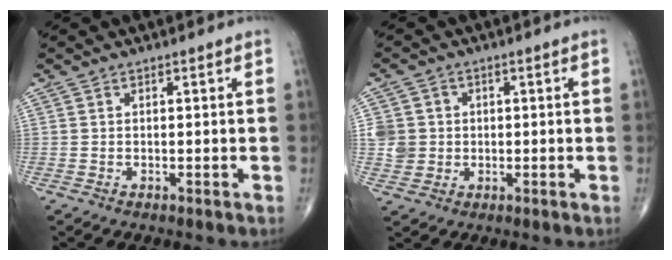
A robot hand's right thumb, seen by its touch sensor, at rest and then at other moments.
{"total": 5.0, "force": [0.3, 4.9, 1.3], "torque": [0.001, 0.004, 0.008]}